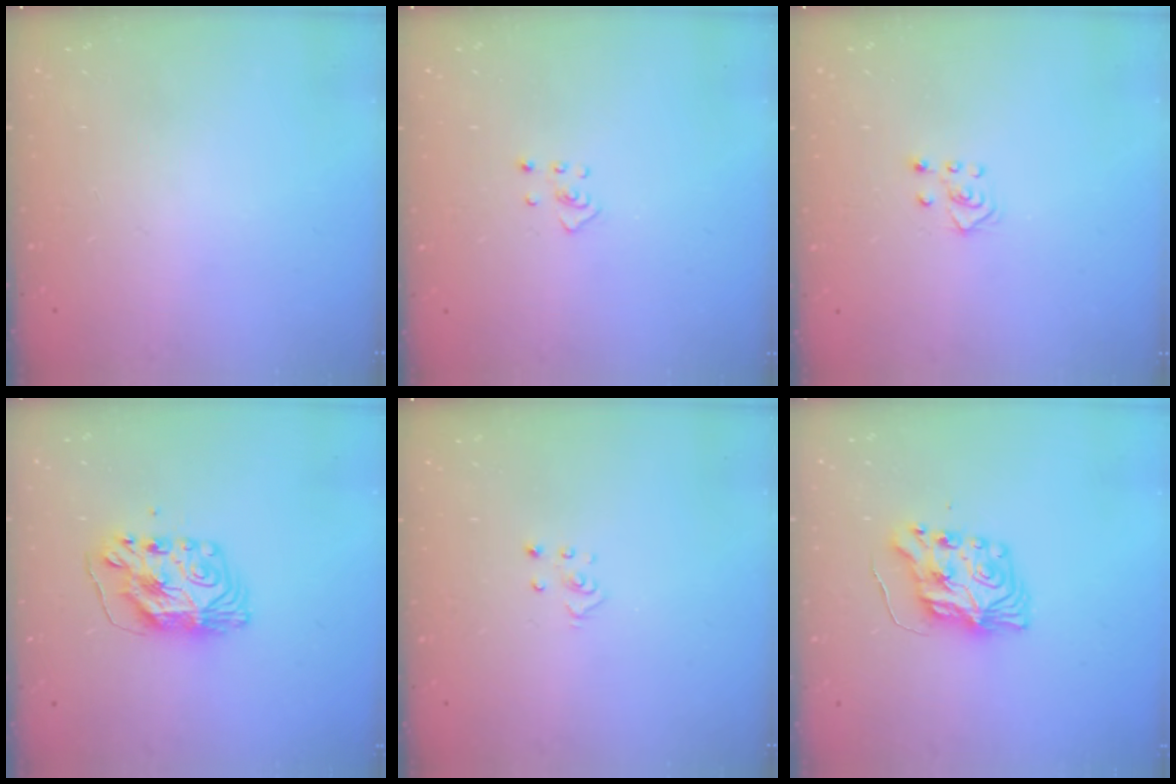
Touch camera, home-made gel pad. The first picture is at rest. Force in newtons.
{"total": 2.4, "press": 2.3, "slide": 0.4}
{"total": 3.6, "press": 3.6, "slide": 0.6}
{"total": 9.2, "press": 9.2, "slide": 0.9}
{"total": 2.8, "press": 2.8, "slide": 0.3}
{"total": 8.2, "press": 8.2, "slide": 0.6}